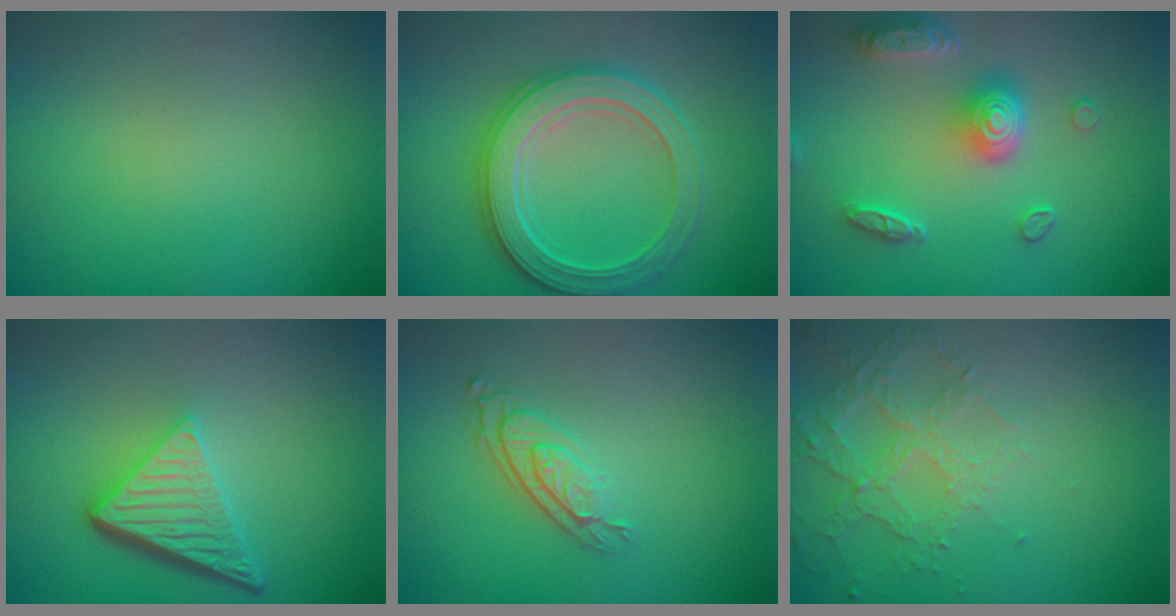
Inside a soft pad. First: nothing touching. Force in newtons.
{"total": 5.5, "press": 5.5, "slide": 0.9}
{"total": 4.9, "press": 4.0, "slide": 3.0}
{"total": 4.8, "press": 3.4, "slide": 3.4}
{"total": 2.8, "press": 2.0, "slide": 1.8}
{"total": 3.4, "press": 2.9, "slide": 1.8}